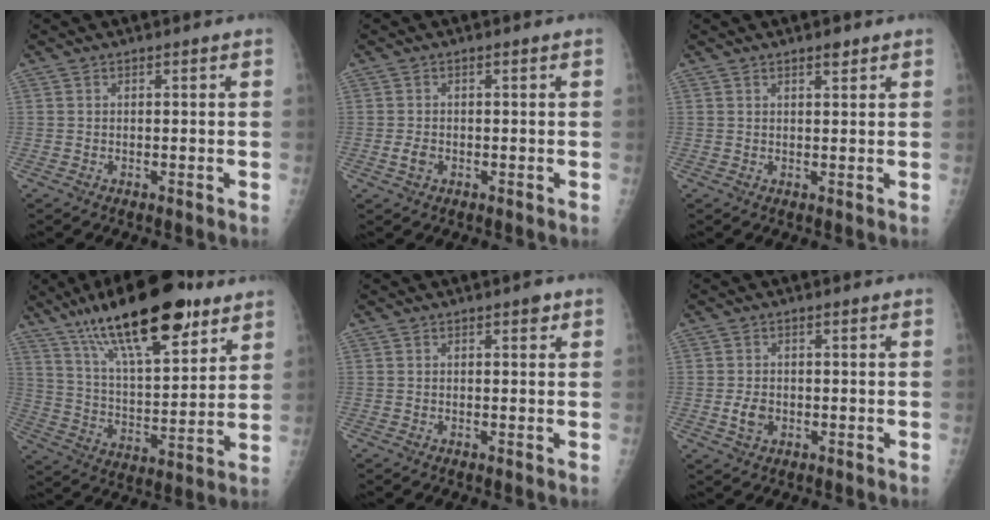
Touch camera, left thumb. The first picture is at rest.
{"total": 1.9, "force": [-0.6, 1.3, 1.2], "torque": [-0.023, 0.001, -0.010]}
{"total": 1.7, "force": [1.3, 0.6, 1.0], "torque": [-0.010, -0.008, 0.019]}
{"total": 24.2, "force": [15.2, 8.3, 16.9], "torque": [-0.253, -0.048, 0.257]}
{"total": 1.4, "force": [0.8, 0.6, 0.9], "torque": [-0.005, -0.001, 0.007]}
{"total": 3.0, "force": [-0.6, 2.2, 2.0], "torque": [-0.032, 0.001, -0.009]}